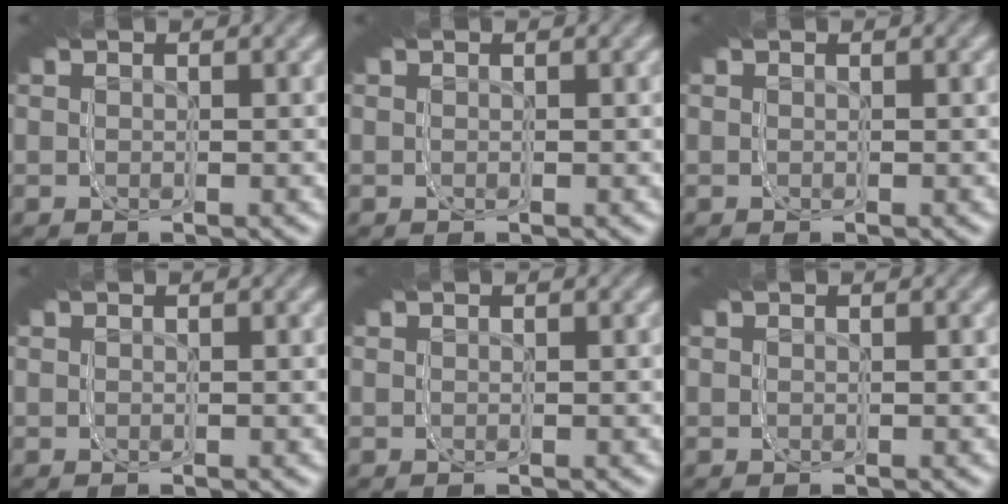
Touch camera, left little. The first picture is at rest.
{"total": 0.0}
{"total": 0.0}
{"total": 0.0}
{"total": 0.0}
{"total": 0.0}